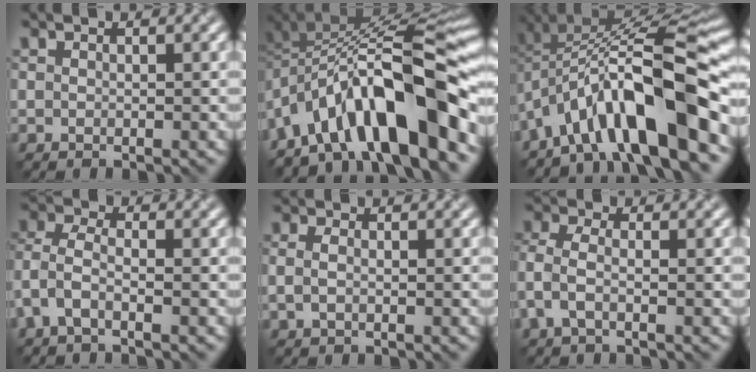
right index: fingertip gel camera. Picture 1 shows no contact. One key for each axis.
{"total": 12.7, "fx": -6.5, "fy": 4.3, "fz": 10.0, "tx": -0.140, "ty": 0.022, "tz": -0.105}
{"total": 12.3, "fx": -5.7, "fy": 3.5, "fz": 10.4, "tx": -0.155, "ty": 0.023, "tz": -0.095}
{"total": 2.6, "fx": -1.2, "fy": 1.2, "fz": 1.9, "tx": -0.054, "ty": 0.011, "tz": -0.038}
{"total": 1.0, "fx": 0.0, "fy": 0.5, "fz": 0.8, "tx": -0.024, "ty": 0.004, "tz": -0.005}
{"total": 2.3, "fx": -0.8, "fy": 1.1, "fz": 1.8, "tx": -0.051, "ty": 0.010, "tz": -0.027}